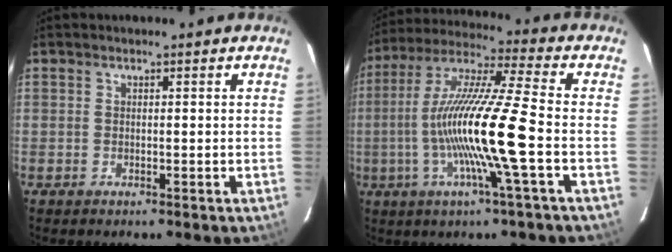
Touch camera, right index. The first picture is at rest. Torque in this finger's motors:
{"motor_torque": [2.13, -0.01, 1.05, 0.21]}